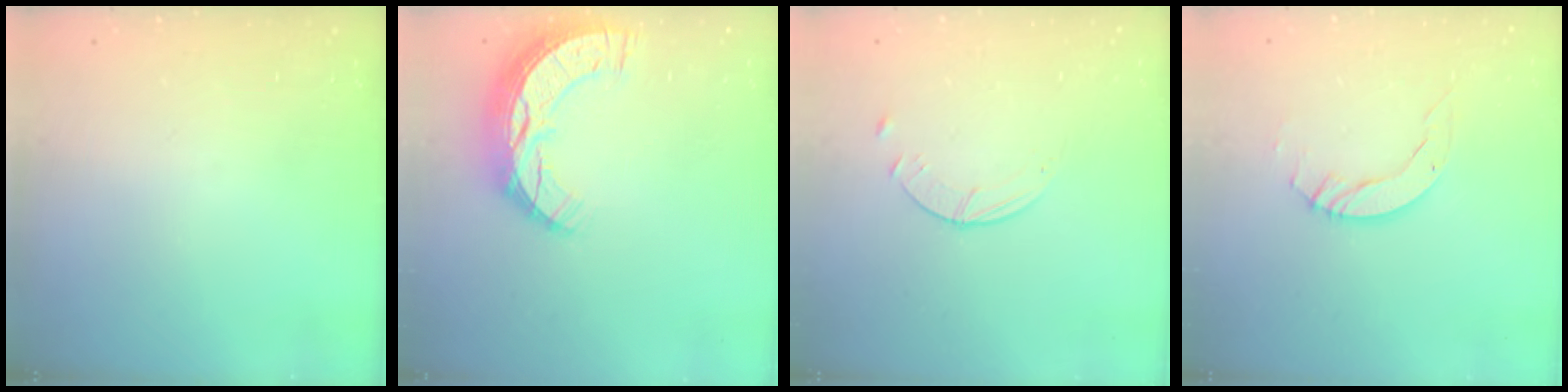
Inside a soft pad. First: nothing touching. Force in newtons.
{"total": 12.3, "press": 12.2, "slide": 0.9}
{"total": 2.6, "press": 2.5, "slide": 0.3}
{"total": 4.9, "press": 4.9, "slide": 0.1}